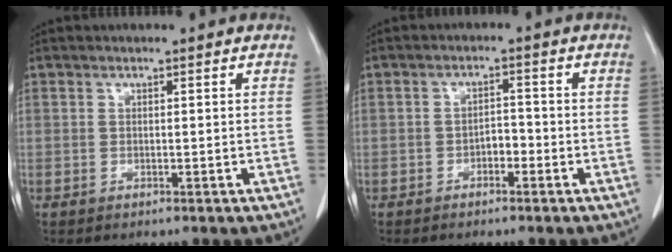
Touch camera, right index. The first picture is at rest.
{"total": 2.2, "force": [-1.2, 1.1, 1.5], "torque": [-0.017, 0.007, -0.020]}